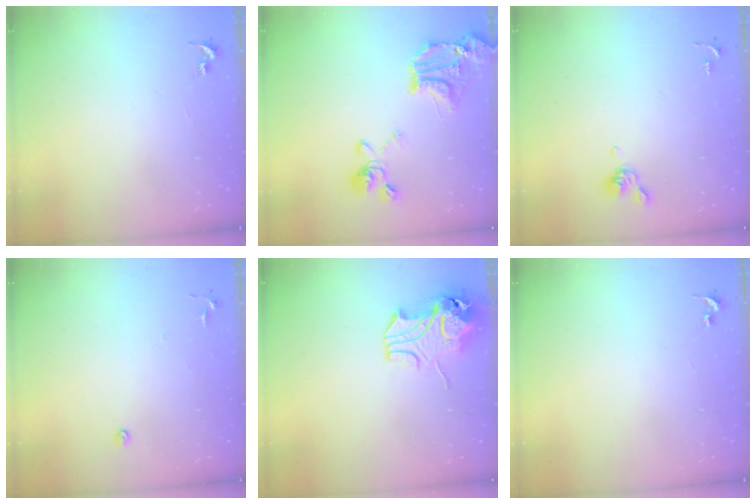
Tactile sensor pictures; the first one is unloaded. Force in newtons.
{"total": 19.3, "press": 19.2, "slide": 2.2}
{"total": 5.2, "press": 5.1, "slide": 1.1}
{"total": 5.5, "press": 5.5, "slide": 0.5}
{"total": 10.6, "press": 10.5, "slide": 1.8}
{"total": 0.0}